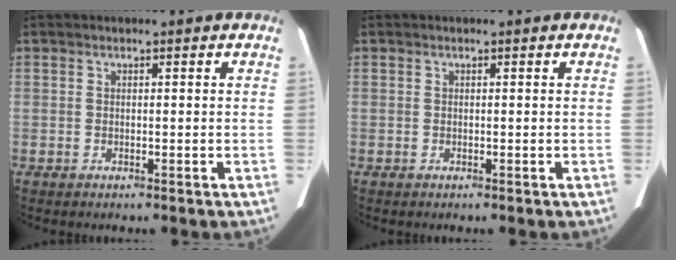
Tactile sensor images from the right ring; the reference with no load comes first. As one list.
[{"total": 0.0}]